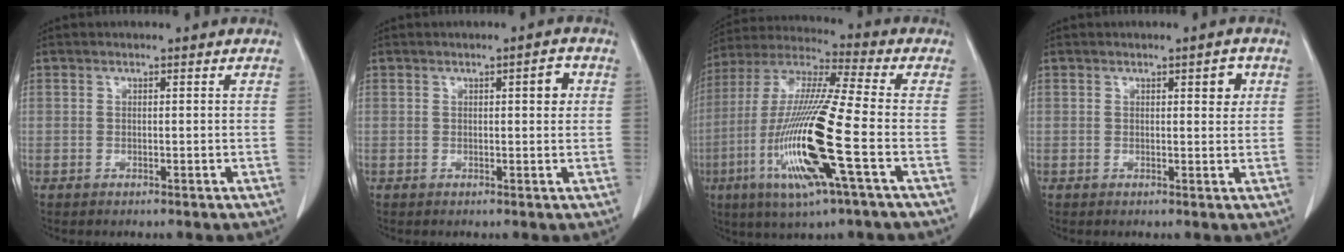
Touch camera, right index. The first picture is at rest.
{"total": 2.4, "force": [0.7, 0.5, 2.2], "torque": [-0.030, 0.003, 0.008]}
{"total": 19.0, "force": [-5.7, 0.6, 18.1], "torque": [-0.386, -0.023, -0.113]}
{"total": 2.4, "force": [1.0, 0.7, 2.1], "torque": [-0.025, -0.001, 0.013]}